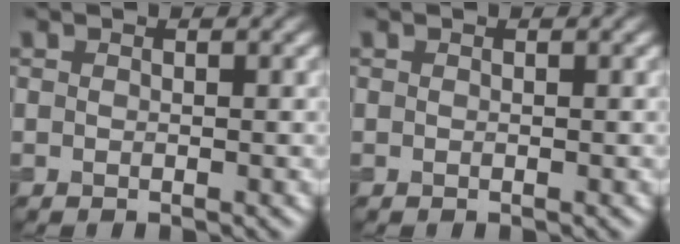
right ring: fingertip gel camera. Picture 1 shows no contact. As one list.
[{"total": 0.0}]